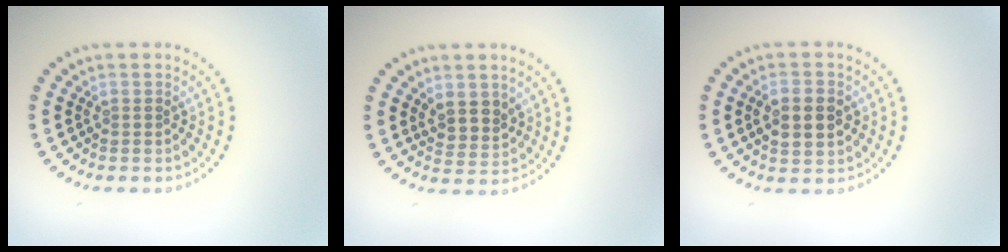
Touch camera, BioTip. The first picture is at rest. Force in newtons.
{"total": 2.5, "press": 2.2, "slide": 1.1}
{"total": 4.5, "press": 4.5, "slide": 0.5}